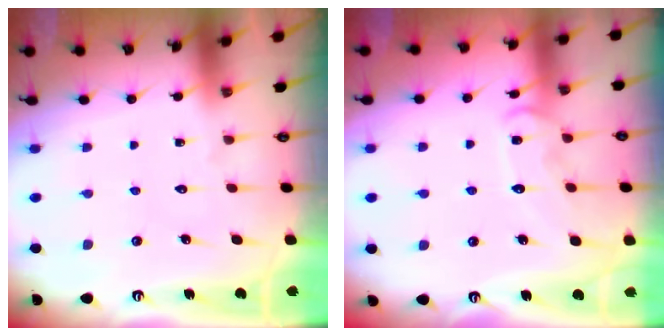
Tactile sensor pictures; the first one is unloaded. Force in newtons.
{"total": 9.8, "press": 9.8, "slide": 0.7}